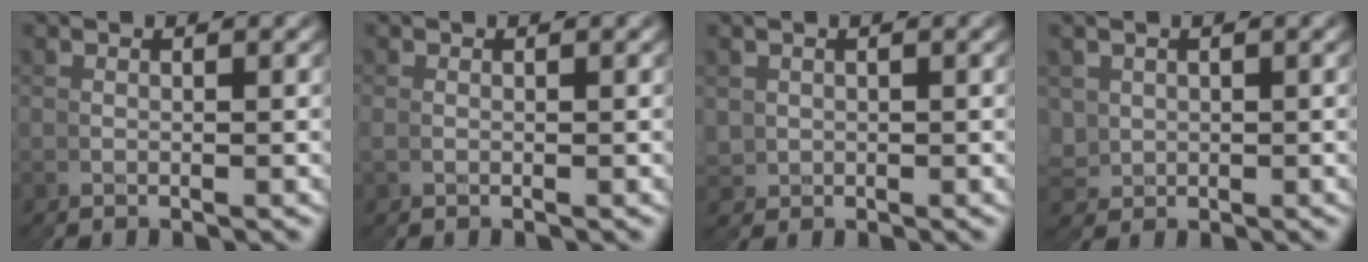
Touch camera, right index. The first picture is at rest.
{"total": 0.6, "force": [-0.1, 0.4, -0.4], "torque": [0.006, -0.002, -0.004]}
{"total": 2.8, "force": [0.2, 2.8, -0.3], "torque": [-0.001, -0.024, 0.018]}
{"total": 3.7, "force": [0.2, 3.6, -0.2], "torque": [-0.016, -0.029, 0.020]}